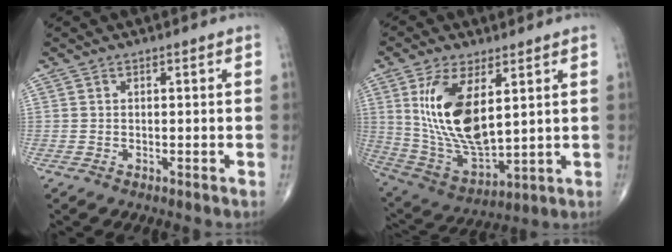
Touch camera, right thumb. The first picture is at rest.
{"total": 16.8, "force": [4.7, 7.6, 14.2], "torque": [-0.269, -0.026, 0.108]}